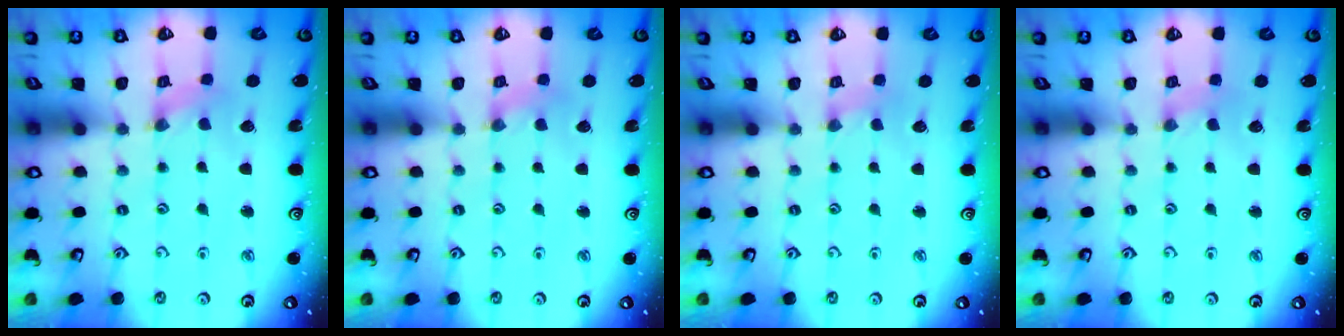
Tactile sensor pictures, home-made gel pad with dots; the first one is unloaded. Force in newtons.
{"total": 2.2, "press": 2.2, "slide": 0.5}
{"total": 0.0}
{"total": 0.0}